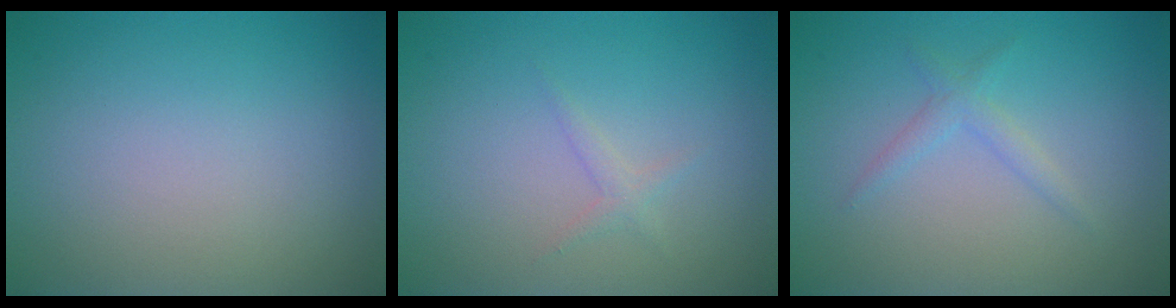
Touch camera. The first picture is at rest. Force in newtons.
{"total": 0.9, "press": 0.9, "slide": 0.0}
{"total": 1.4, "press": 1.4, "slide": 0.0}